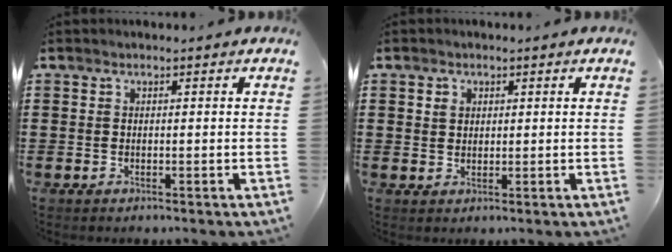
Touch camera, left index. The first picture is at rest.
{"total": 1.7, "force": [0.9, 1.5, 0.2], "torque": [-0.009, 0.006, 0.017]}